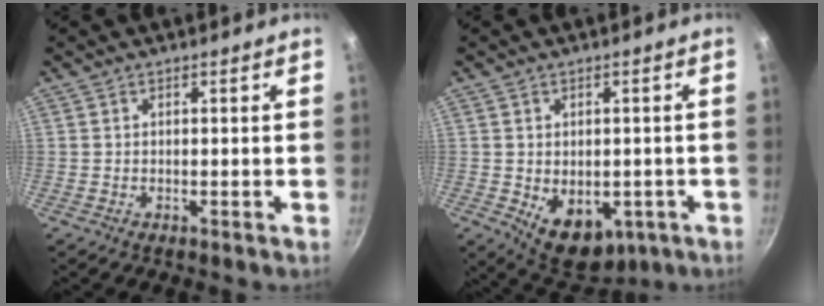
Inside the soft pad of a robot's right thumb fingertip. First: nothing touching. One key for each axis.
{"total": 10.2, "fx": -2.3, "fy": 7.0, "fz": 7.1, "tx": -0.072, "ty": -0.007, "tz": -0.010}